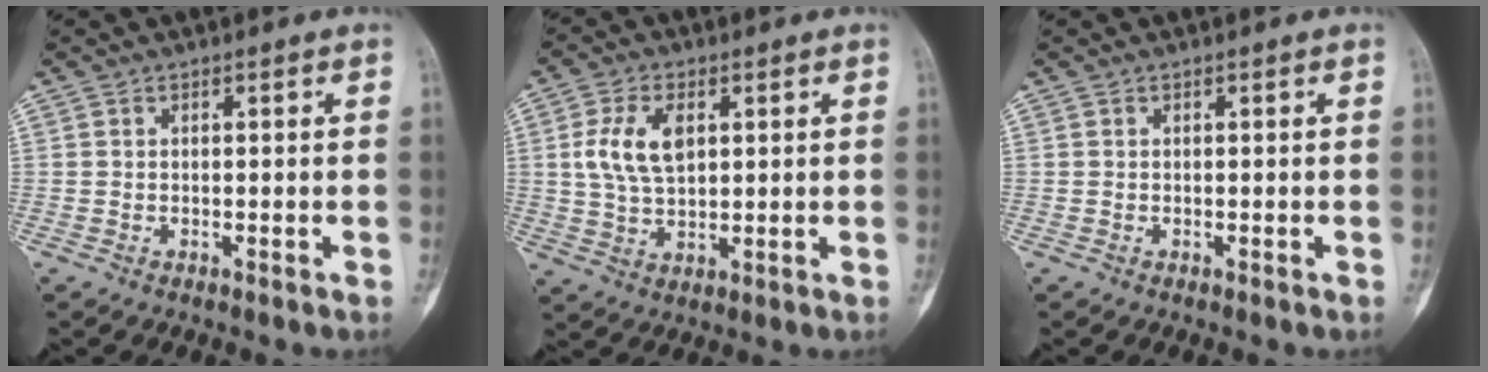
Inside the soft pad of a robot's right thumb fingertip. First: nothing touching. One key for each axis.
{"total": 8.8, "fx": 2.1, "fy": 5.1, "fz": 6.9, "tx": -0.133, "ty": -0.001, "tz": 0.044}
{"total": 0.0}